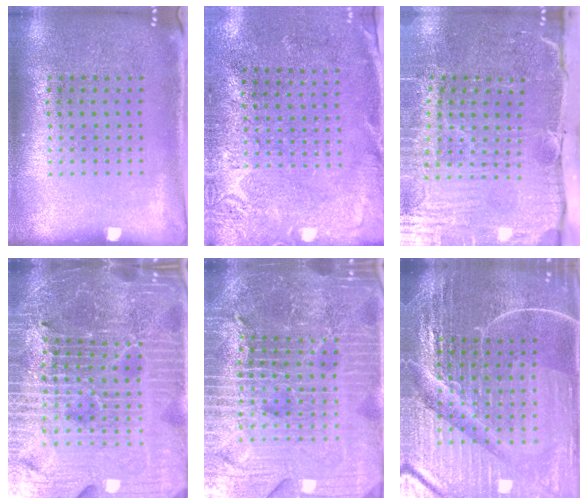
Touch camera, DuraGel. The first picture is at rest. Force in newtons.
{"total": 2.7, "press": 2.4, "slide": 1.2}
{"total": 5.2, "press": 4.4, "slide": 2.8}
{"total": 6.9, "press": 6.0, "slide": 3.3}
{"total": 6.5, "press": 5.7, "slide": 3.0}
{"total": 7.0, "press": 6.1, "slide": 3.4}